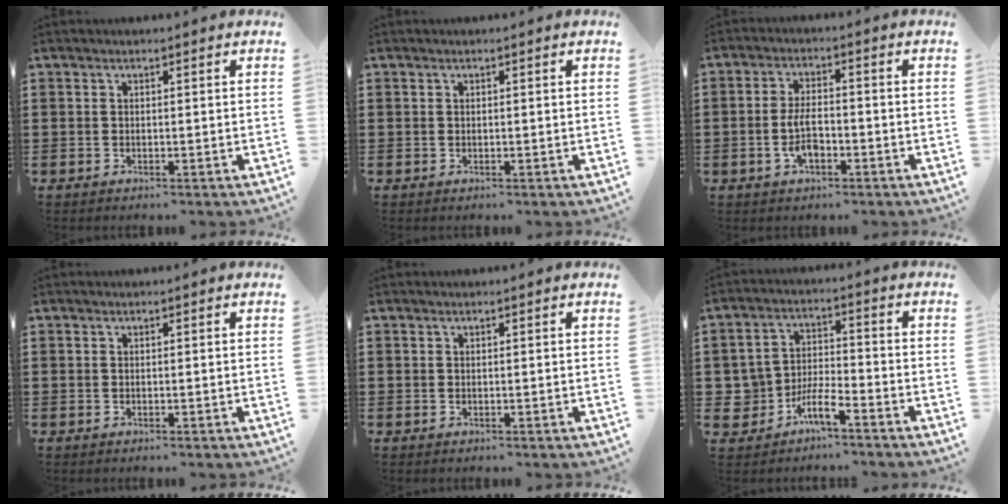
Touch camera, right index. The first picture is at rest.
{"total": 0.0}
{"total": 5.3, "force": [-1.5, 2.1, 4.7], "torque": [-0.103, -0.003, -0.031]}
{"total": 0.0}
{"total": 0.0}
{"total": 5.4, "force": [-3.8, 2.5, 3.0], "torque": [-0.073, 0.008, -0.078]}